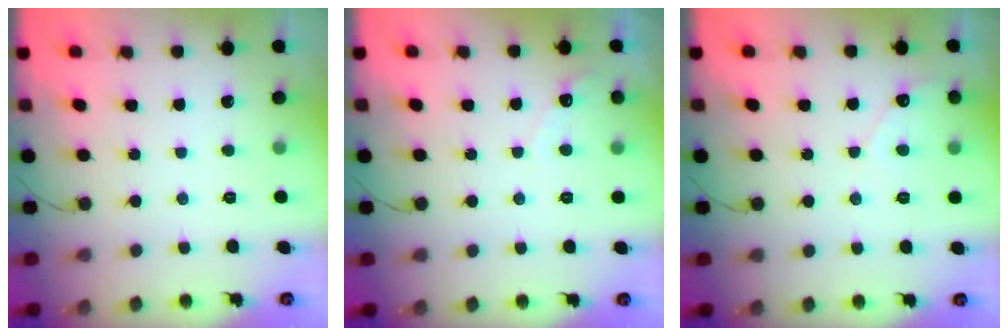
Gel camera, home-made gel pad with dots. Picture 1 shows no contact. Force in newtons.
{"total": 3.4, "press": 3.4, "slide": 0.2}
{"total": 3.1, "press": 3.1, "slide": 0.3}